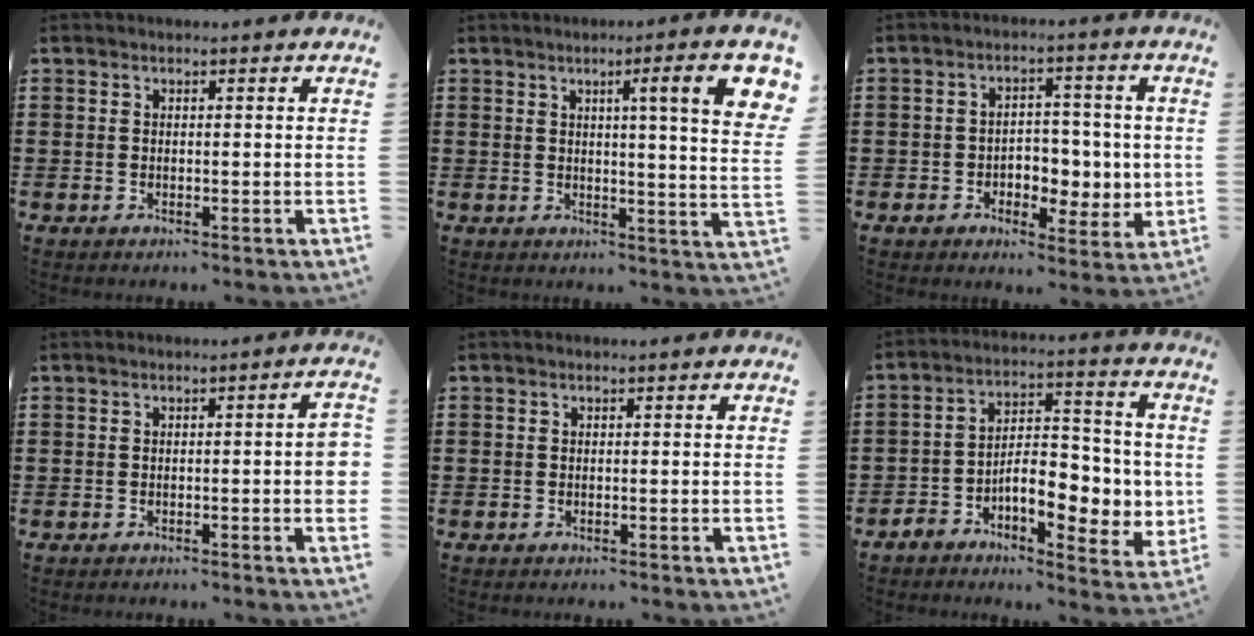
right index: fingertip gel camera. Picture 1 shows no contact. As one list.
[{"total": 9.5, "force": [3.8, 0.6, 8.7], "torque": [-0.137, -0.008, 0.054]}, {"total": 5.6, "force": [-0.6, 4.7, 3.0], "torque": [-0.056, 0.005, -0.015]}, {"total": 3.2, "force": [-1.1, 0.6, 2.9], "torque": [-0.036, -0.001, -0.021]}, {"total": 0.7, "force": [-0.6, 0.3, -0.1], "torque": [0.002, 0.004, -0.014]}, {"total": 8.3, "force": [-2.0, 4.7, 6.5], "torque": [-0.094, -0.006, -0.039]}]